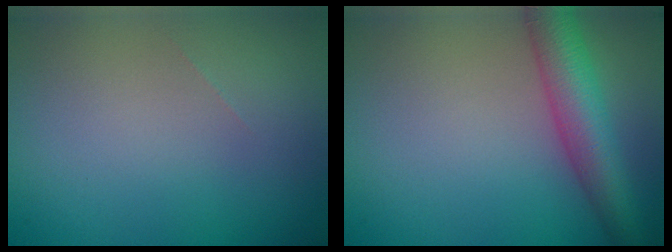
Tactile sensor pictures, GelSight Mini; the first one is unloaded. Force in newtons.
{"total": 6.1, "press": 6.1, "slide": 0.2}